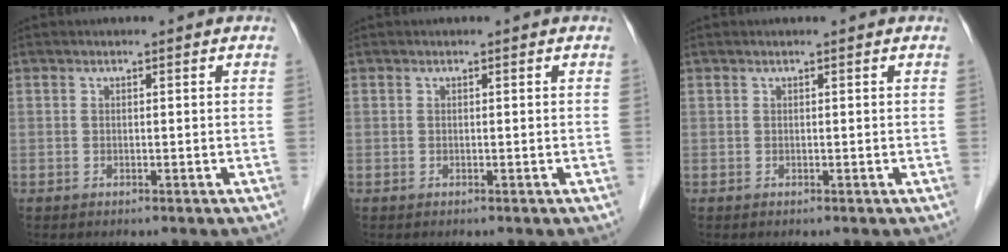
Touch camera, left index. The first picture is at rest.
{"total": 0.0}
{"total": 0.0}